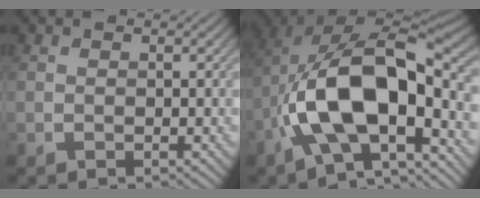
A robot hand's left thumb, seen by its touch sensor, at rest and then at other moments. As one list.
[{"total": 16.3, "force": [-4.4, 8.2, 13.4], "torque": [-0.232, -0.004, -0.080]}]